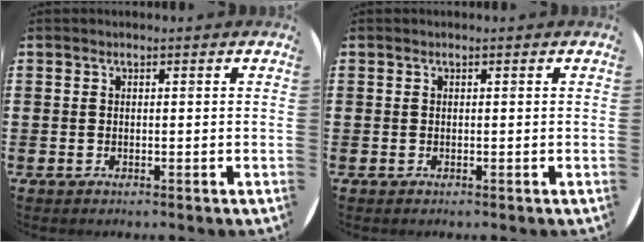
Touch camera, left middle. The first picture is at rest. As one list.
[{"total": 0.0}]